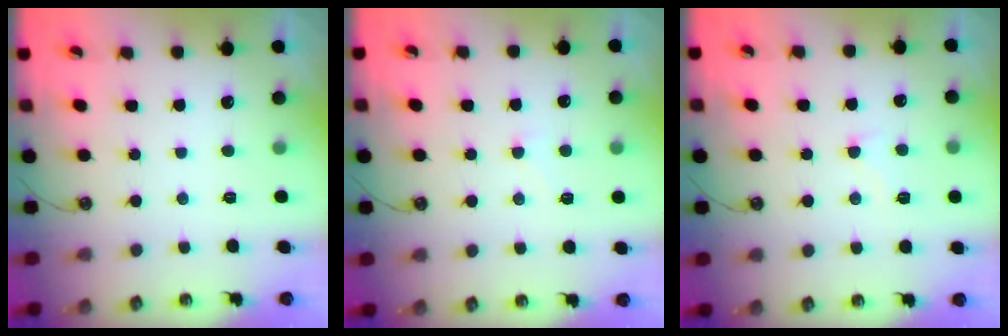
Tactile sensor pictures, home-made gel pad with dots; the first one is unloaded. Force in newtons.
{"total": 4.5, "press": 4.4, "slide": 0.8}
{"total": 2.0, "press": 1.9, "slide": 0.6}